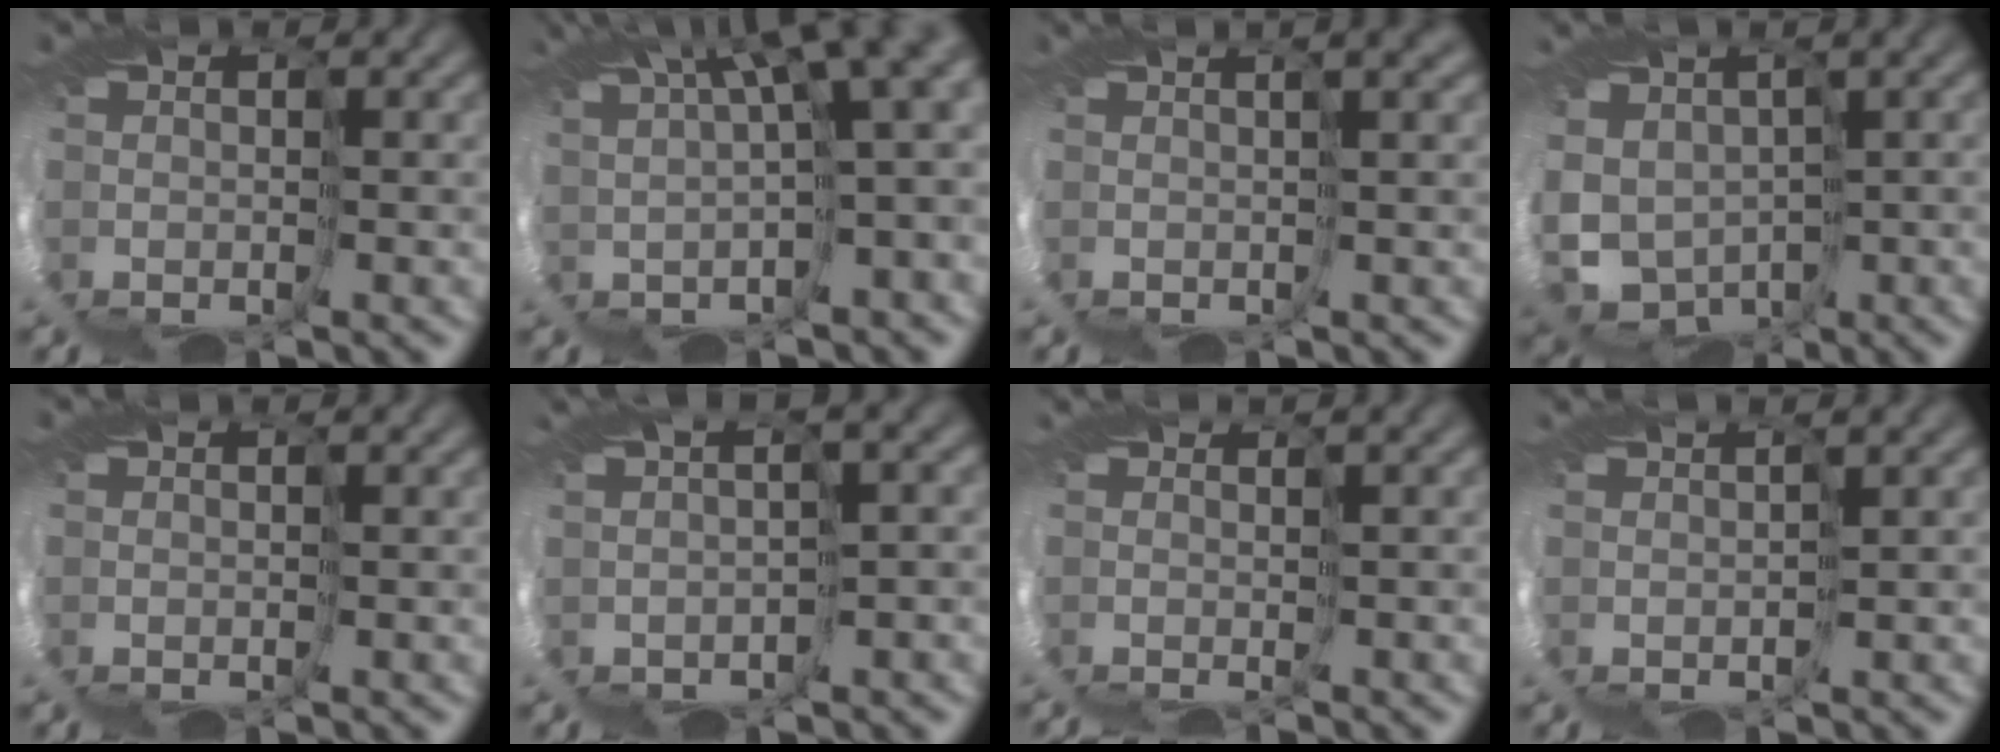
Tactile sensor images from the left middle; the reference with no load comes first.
{"total": 8.4, "force": [4.4, -0.2, 7.1], "torque": [-0.070, 0.016, 0.103]}
{"total": 3.0, "force": [0.1, -2.9, -1.0], "torque": [0.012, -0.004, 0.013]}
{"total": 4.3, "force": [0.0, 4.2, 0.9], "torque": [-0.061, -0.041, -0.011]}
{"total": 0.0}
{"total": 3.1, "force": [-0.2, -2.9, -1.0], "torque": [0.014, -0.007, 0.007]}
{"total": 2.9, "force": [-1.1, -2.5, -1.2], "torque": [0.010, -0.009, -0.001]}
{"total": 3.3, "force": [0.4, -2.7, -1.8], "torque": [0.026, -0.005, 0.013]}